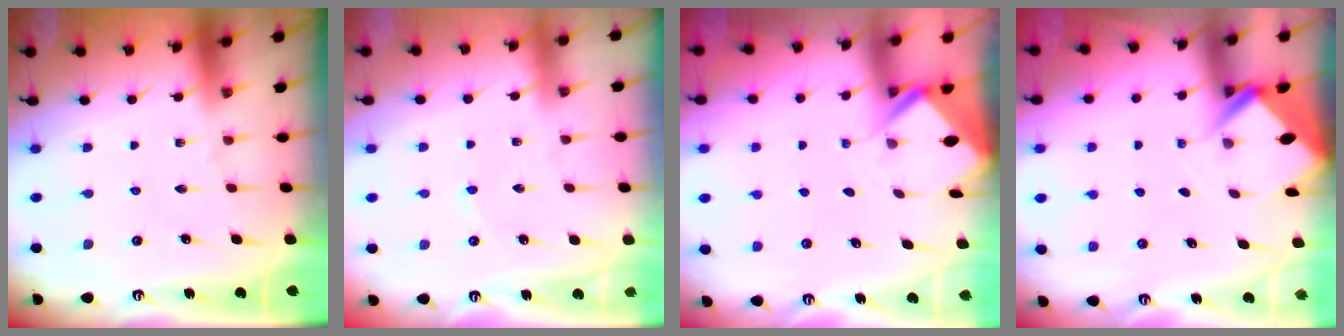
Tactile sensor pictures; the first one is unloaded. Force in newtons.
{"total": 1.2, "press": 1.2, "slide": 0.2}
{"total": 2.4, "press": 2.4, "slide": 0.1}
{"total": 2.7, "press": 2.7, "slide": 0.0}